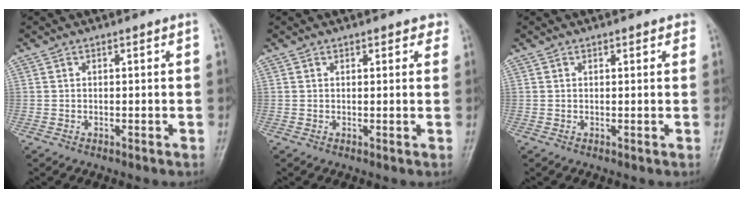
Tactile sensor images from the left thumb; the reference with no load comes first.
{"total": 2.3, "force": [1.7, 1.1, 1.1], "torque": [0.009, -0.003, 0.014]}
{"total": 1.3, "force": [0.9, 0.6, 0.7], "torque": [-0.004, -0.002, 0.008]}